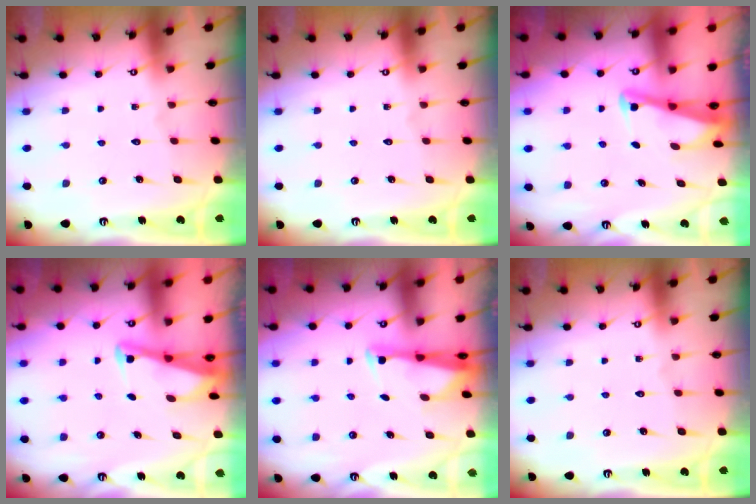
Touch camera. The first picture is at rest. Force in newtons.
{"total": 0.0}
{"total": 2.8, "press": 2.8, "slide": 0.3}
{"total": 2.7, "press": 2.7, "slide": 0.3}
{"total": 2.8, "press": 2.7, "slide": 0.7}
{"total": 0.0}